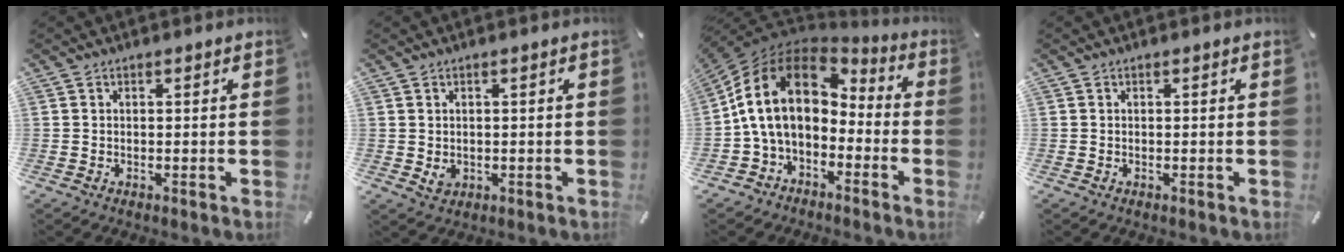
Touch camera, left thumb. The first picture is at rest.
{"total": 2.1, "force": [-0.2, 1.9, 1.0], "torque": [-0.009, -0.001, -0.004]}
{"total": 16.7, "force": [0.7, 11.9, 11.7], "torque": [-0.259, 0.016, 0.011]}
{"total": 0.0}